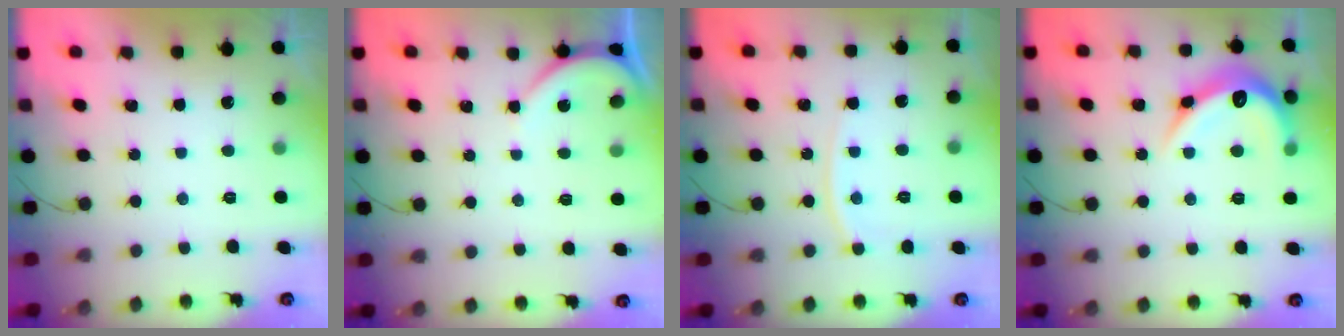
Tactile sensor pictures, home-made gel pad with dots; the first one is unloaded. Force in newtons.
{"total": 3.9, "press": 3.9, "slide": 0.3}
{"total": 6.6, "press": 6.5, "slide": 0.8}
{"total": 14.4, "press": 14.3, "slide": 0.9}